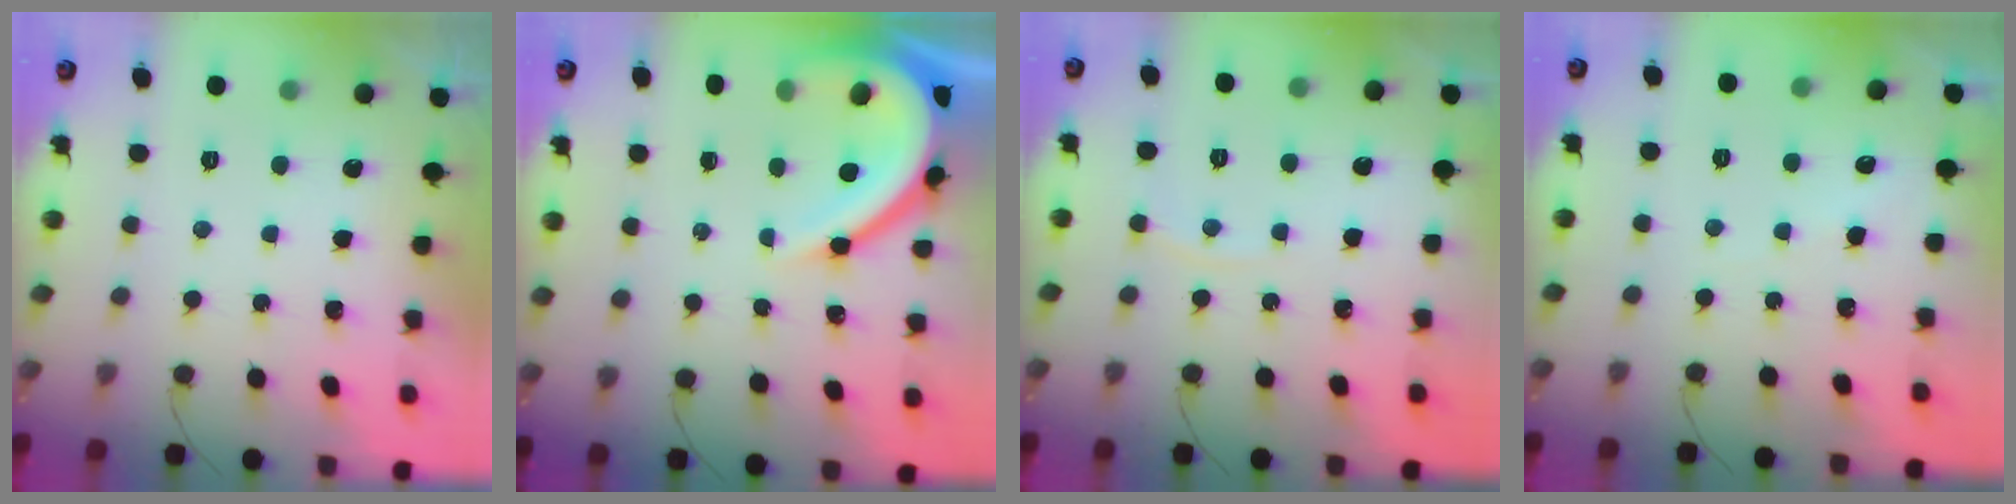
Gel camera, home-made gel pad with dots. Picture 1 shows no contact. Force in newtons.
{"total": 12.9, "press": 12.8, "slide": 1.6}
{"total": 2.7, "press": 2.7, "slide": 0.3}
{"total": 2.0, "press": 2.0, "slide": 0.3}